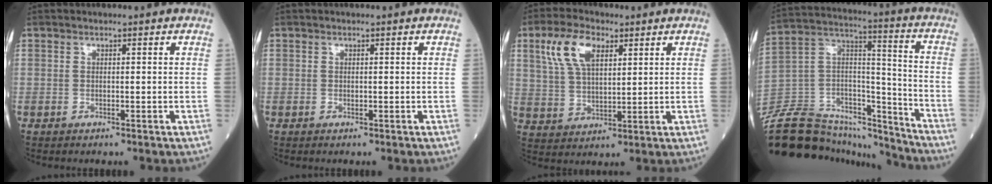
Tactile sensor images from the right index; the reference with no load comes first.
{"total": 0.0}
{"total": 9.2, "force": [4.4, 4.3, 6.8], "torque": [-0.148, 0.017, 0.088]}
{"total": 24.3, "force": [-22.5, 5.9, 7.2], "torque": [-0.170, 0.030, -0.372]}